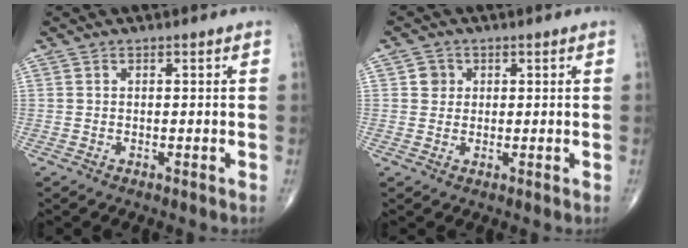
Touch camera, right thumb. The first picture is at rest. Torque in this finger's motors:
{"motor_torque": [-0.05, 0.36, 0.18, 0.00, -0.01]}